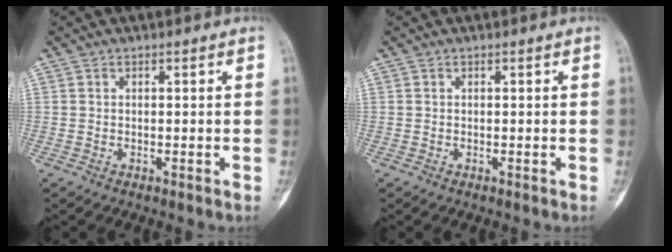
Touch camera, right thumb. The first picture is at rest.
{"total": 0.0}